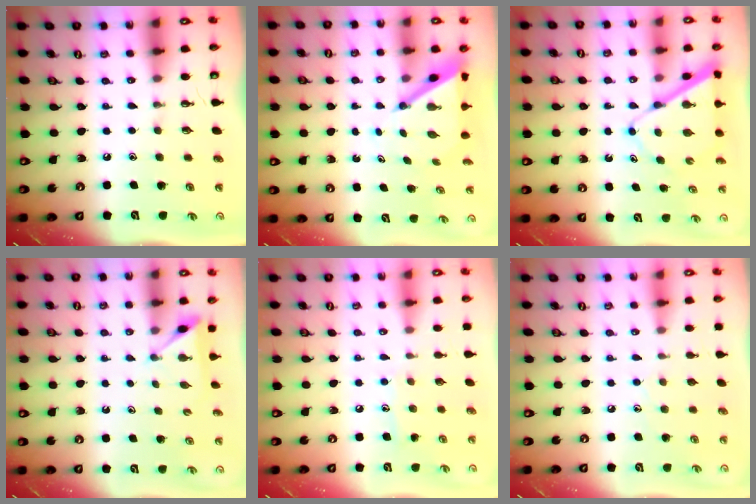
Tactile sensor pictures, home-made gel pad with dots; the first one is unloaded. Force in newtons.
{"total": 5.9, "press": 5.8, "slide": 0.5}
{"total": 7.8, "press": 7.8, "slide": 0.8}
{"total": 4.1, "press": 4.0, "slide": 0.5}
{"total": 6.0, "press": 6.0, "slide": 0.5}
{"total": 5.7, "press": 5.6, "slide": 0.6}